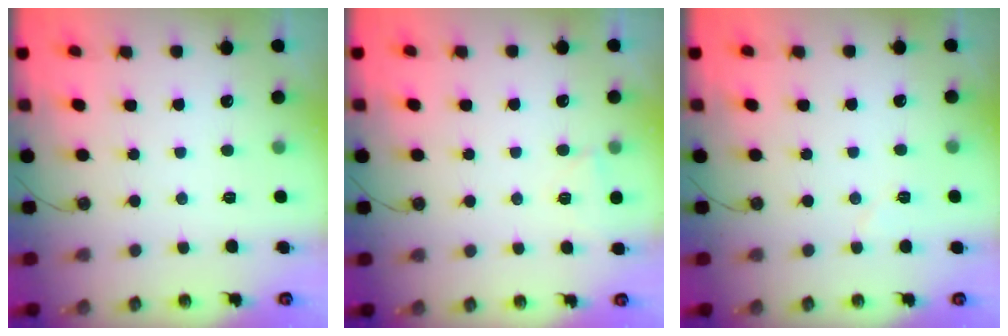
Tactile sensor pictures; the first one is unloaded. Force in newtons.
{"total": 2.7, "press": 2.6, "slide": 0.7}
{"total": 3.9, "press": 3.7, "slide": 1.3}